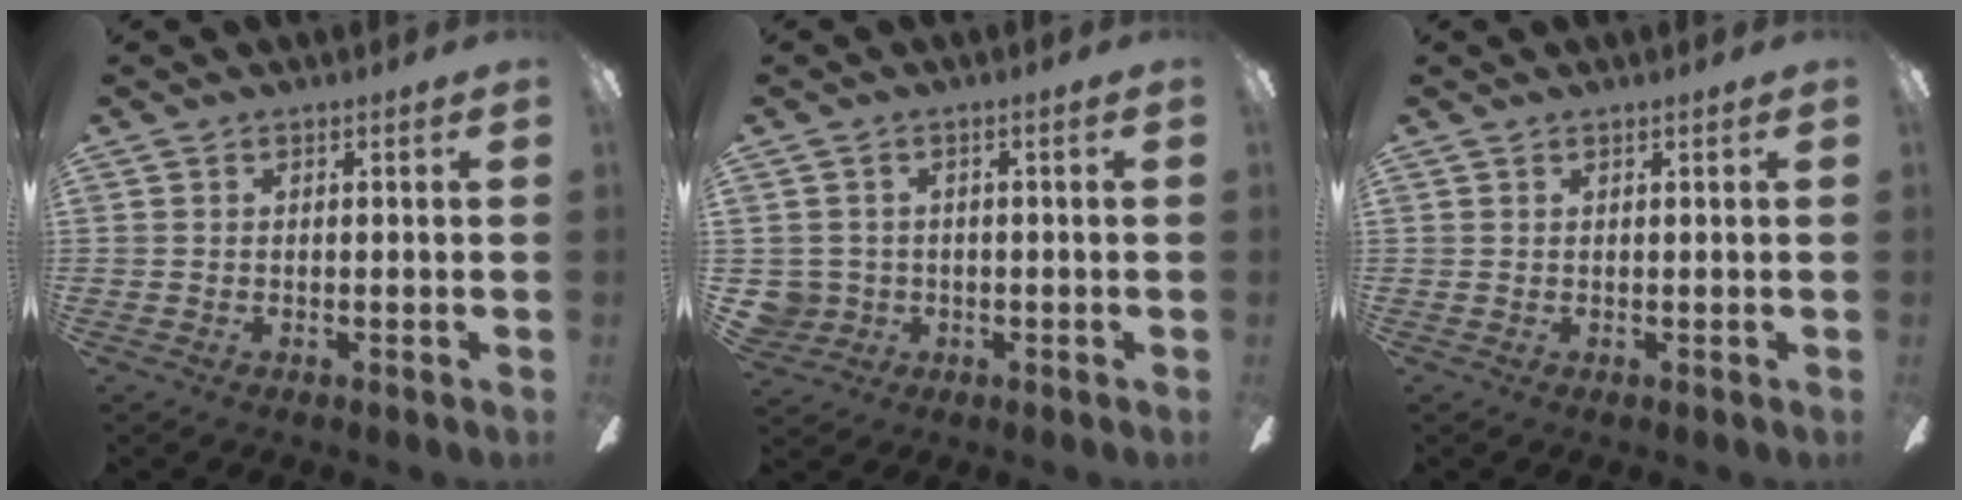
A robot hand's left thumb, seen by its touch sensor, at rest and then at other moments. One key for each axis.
{"total": 3.7, "fx": -0.1, "fy": 3.7, "fz": 0.2, "tx": -0.022, "ty": 0.008, "tz": -0.001}
{"total": 0.8, "fx": 0.7, "fy": -0.1, "fz": 0.3, "tx": -0.007, "ty": 0.000, "tz": 0.012}